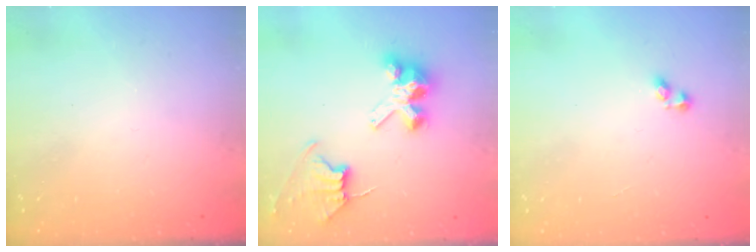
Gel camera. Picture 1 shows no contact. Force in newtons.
{"total": 8.4, "press": 8.3, "slide": 0.7}
{"total": 2.9, "press": 2.6, "slide": 1.3}